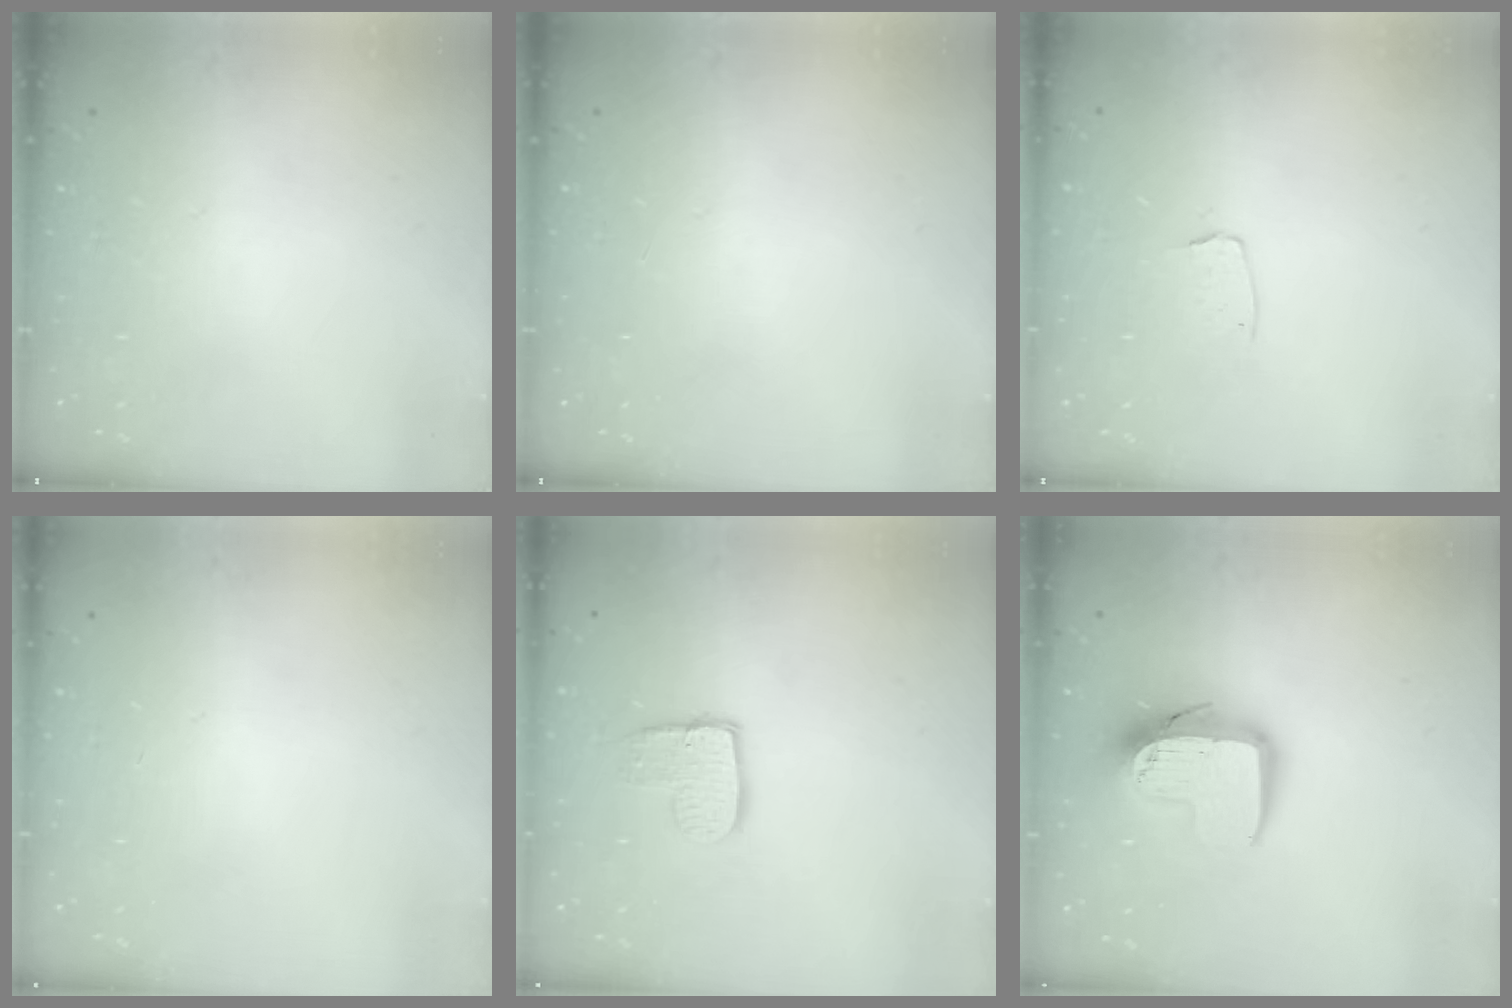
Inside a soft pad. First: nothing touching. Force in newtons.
{"total": 0.0}
{"total": 4.0, "press": 3.9, "slide": 0.2}
{"total": 0.0}
{"total": 9.0, "press": 9.0, "slide": 0.7}
{"total": 12.4, "press": 12.4, "slide": 1.0}